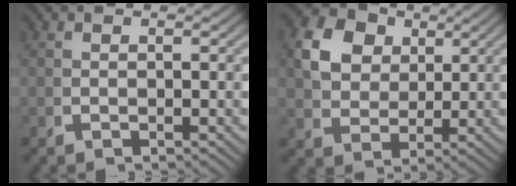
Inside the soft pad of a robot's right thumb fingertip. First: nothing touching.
{"total": 9.1, "force": [3.1, 7.1, 4.8], "torque": [-0.108, -0.009, 0.057]}